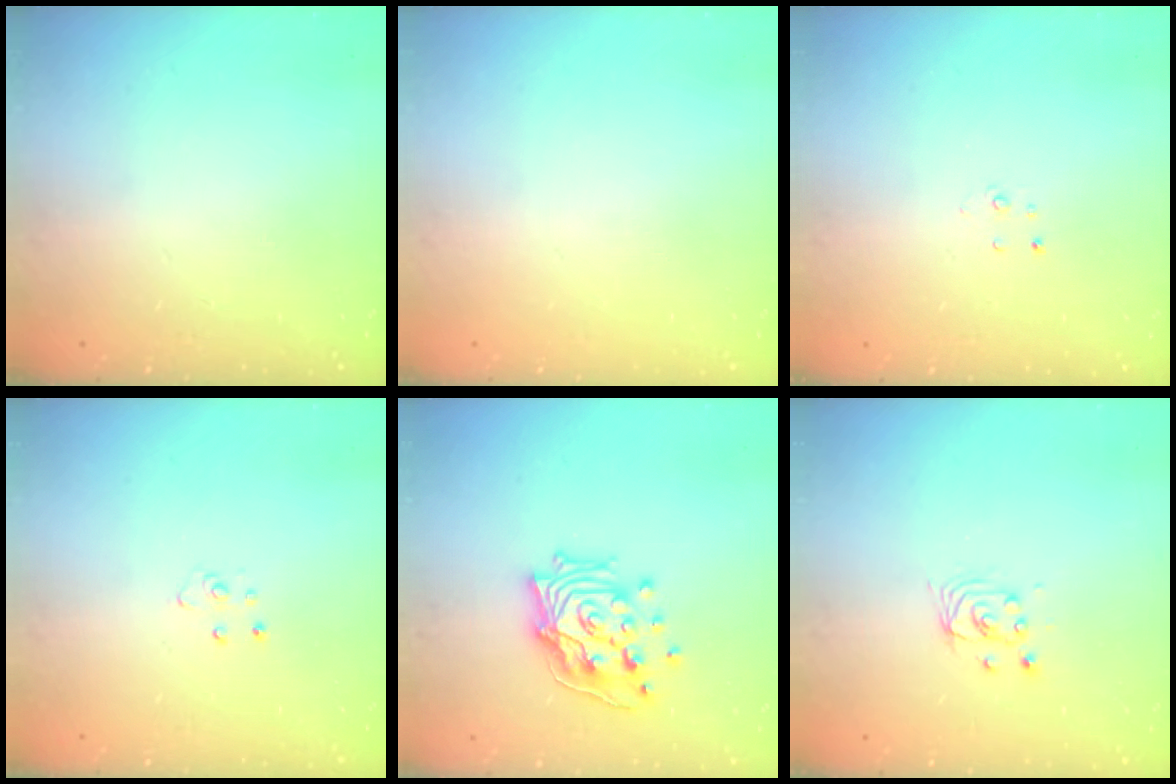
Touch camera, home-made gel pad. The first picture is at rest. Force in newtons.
{"total": 0.0}
{"total": 2.7, "press": 2.7, "slide": 0.3}
{"total": 3.8, "press": 3.8, "slide": 0.3}
{"total": 15.3, "press": 15.1, "slide": 2.7}
{"total": 2.9, "press": 2.9, "slide": 0.0}